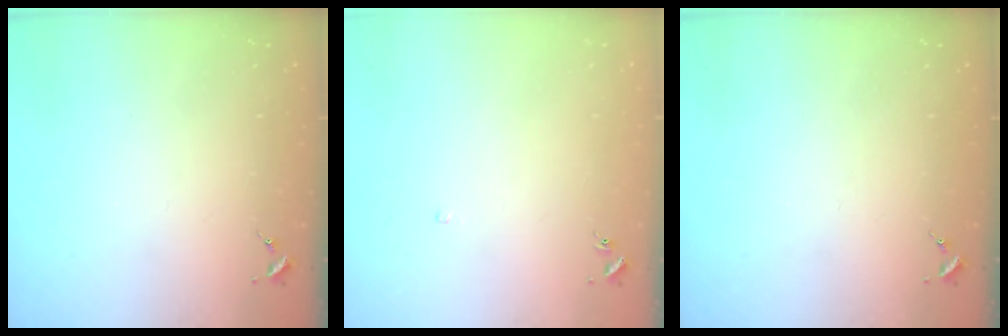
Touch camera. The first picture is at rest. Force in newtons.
{"total": 2.0, "press": 1.9, "slide": 0.4}
{"total": 0.0}